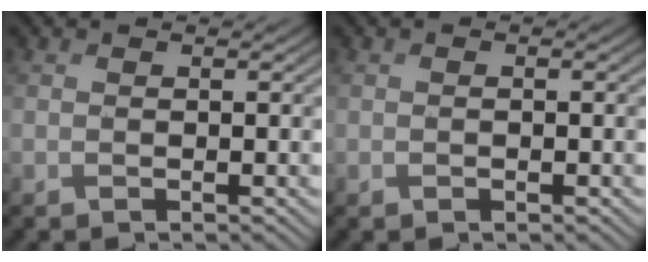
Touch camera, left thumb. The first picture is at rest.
{"total": 0.5, "force": [-0.2, 0.3, 0.4], "torque": [-0.005, 0.001, -0.001]}